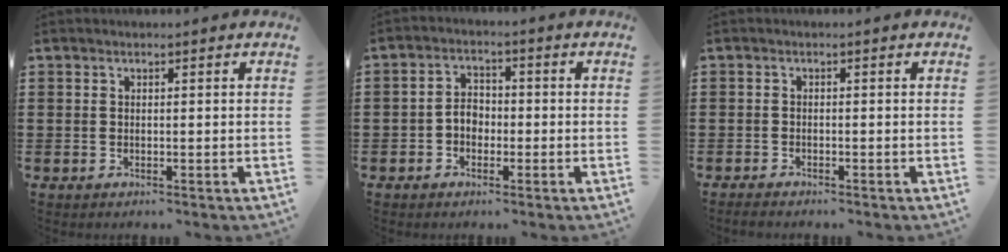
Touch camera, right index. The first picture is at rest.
{"total": 3.1, "force": [-1.2, 2.2, 1.8], "torque": [-0.046, 0.005, -0.027]}
{"total": 1.1, "force": [-1.1, 0.1, 0.0], "torque": [-0.003, 0.001, -0.023]}